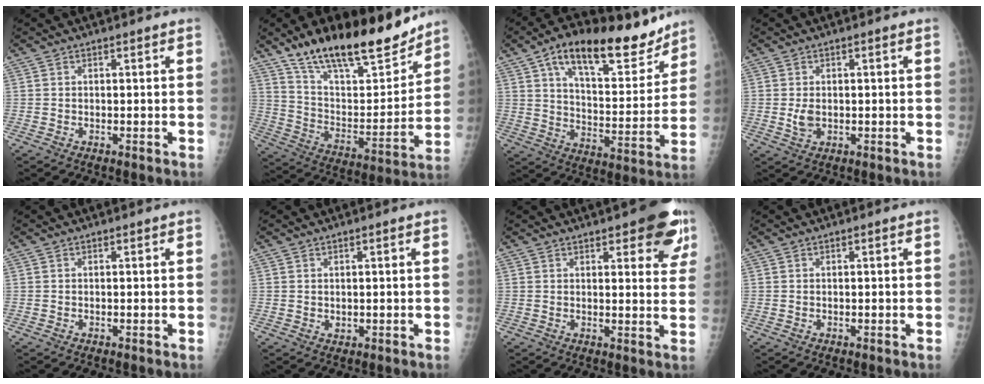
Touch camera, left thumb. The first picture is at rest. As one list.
[{"total": 24.0, "force": [18.3, 8.0, 13.4], "torque": [-0.181, -0.084, 0.304]}, {"total": 20.8, "force": [14.1, 8.2, 13.0], "torque": [-0.158, -0.049, 0.226]}, {"total": 2.7, "force": [-0.1, 1.8, 2.1], "torque": [-0.035, -0.003, 0.002]}, {"total": 0.0}, {"total": 1.1, "force": [0.2, 0.7, 0.8], "torque": [-0.008, -0.003, 0.007]}, {"total": 10.7, "force": [6.3, 3.7, 7.8], "torque": [-0.057, -0.023, 0.070]}, {"total": 0.0}]